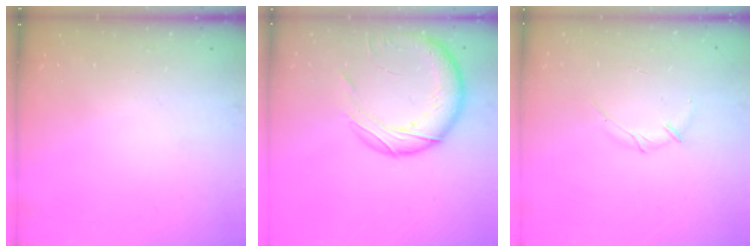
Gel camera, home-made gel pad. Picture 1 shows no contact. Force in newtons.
{"total": 17.5, "press": 17.1, "slide": 3.9}
{"total": 3.0, "press": 2.9, "slide": 0.8}